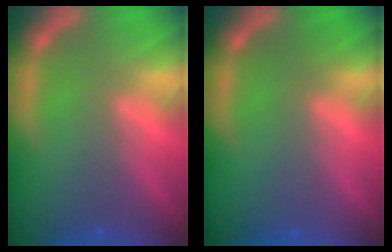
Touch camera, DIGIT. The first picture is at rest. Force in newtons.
{"total": 0.0}